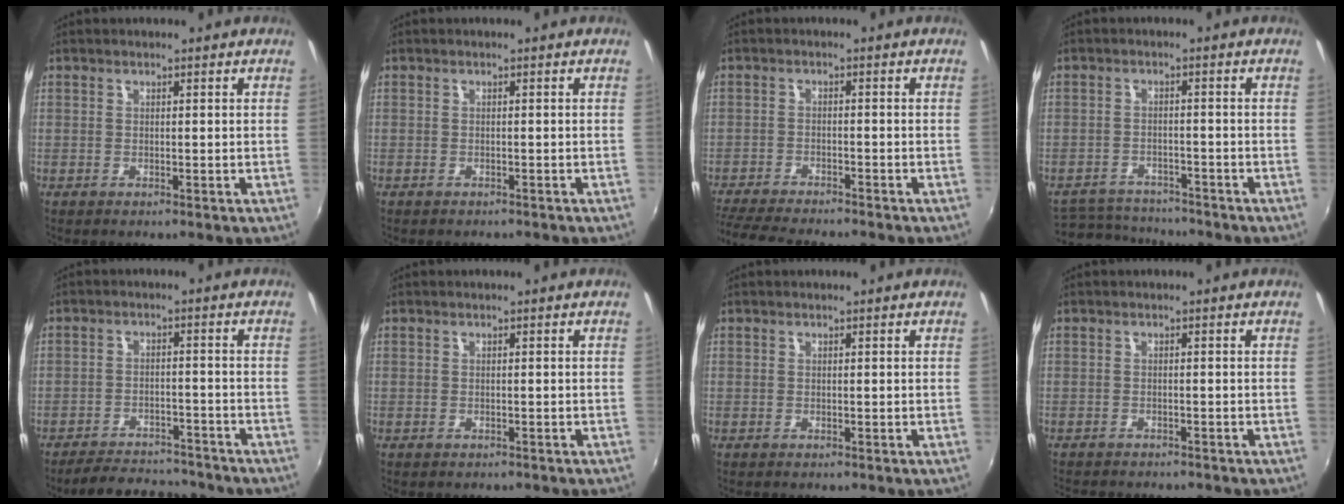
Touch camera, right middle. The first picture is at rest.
{"total": 1.4, "force": [-1.3, 0.4, 0.4], "torque": [-0.012, -0.005, -0.015]}
{"total": 10.4, "force": [-9.5, 0.9, 4.2], "torque": [-0.109, -0.021, -0.158]}
{"total": 8.9, "force": [-8.4, 2.1, 1.8], "torque": [-0.055, 0.005, -0.133]}
{"total": 11.1, "force": [-10.1, 3.4, 3.4], "torque": [-0.086, 0.010, -0.137]}
{"total": 0.5, "force": [-0.5, 0.2, 0.2], "torque": [-0.004, 0.000, -0.004]}
{"total": 0.0}
{"total": 4.8, "force": [-4.4, 1.0, 1.5], "torque": [-0.039, -0.015, -0.066]}